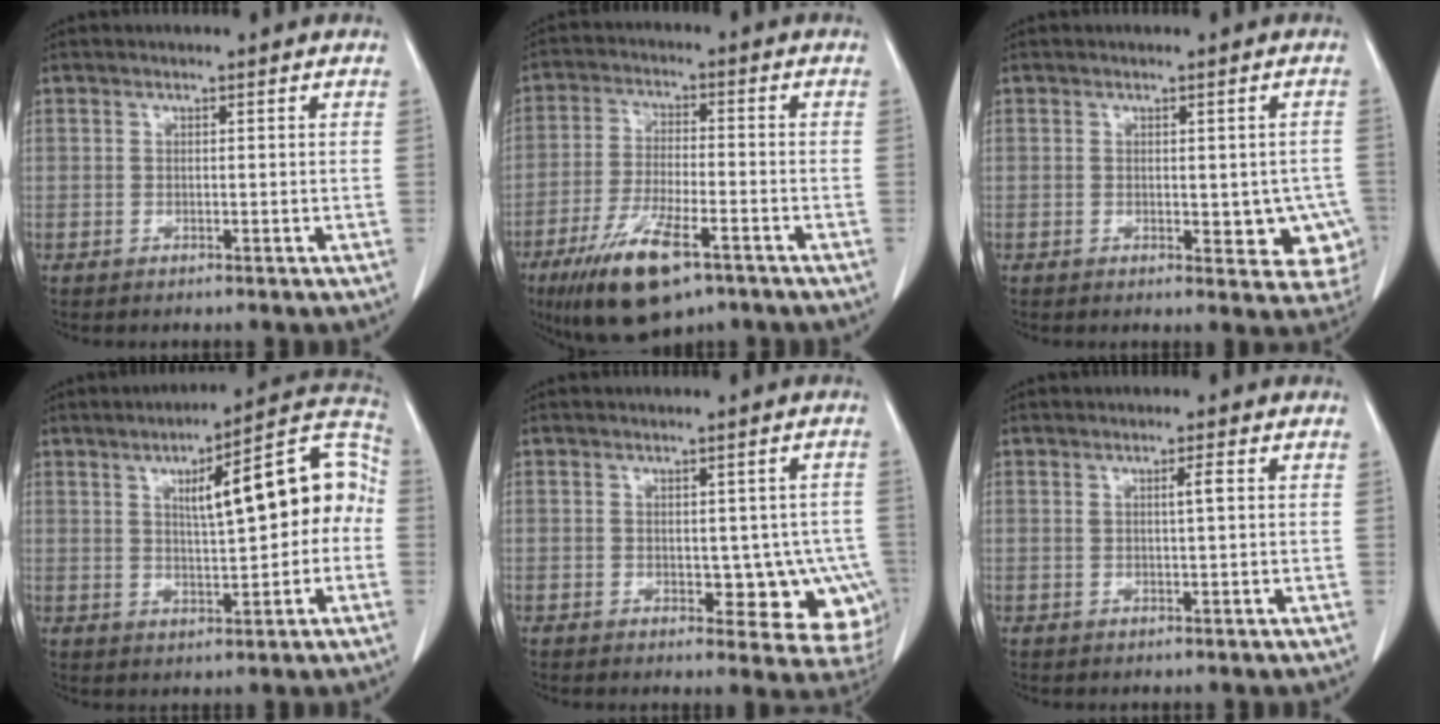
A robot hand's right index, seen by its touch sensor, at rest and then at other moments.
{"total": 12.6, "force": [-7.5, 3.4, 9.5], "torque": [-0.183, -0.020, -0.124]}
{"total": 7.1, "force": [-1.2, 3.5, 6.1], "torque": [-0.043, 0.000, -0.008]}
{"total": 14.3, "force": [1.6, 3.5, 13.8], "torque": [-0.181, 0.046, 0.023]}
{"total": 9.0, "force": [-1.9, 5.0, 7.2], "torque": [-0.053, 0.011, -0.015]}
{"total": 1.6, "force": [0.4, -0.1, 1.6], "torque": [-0.027, 0.001, 0.007]}